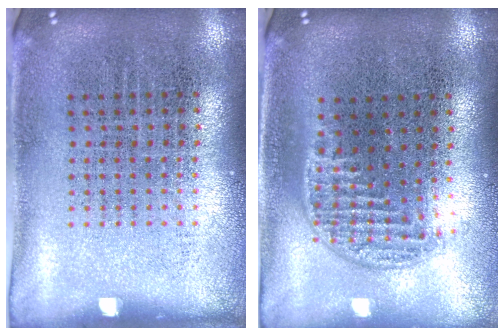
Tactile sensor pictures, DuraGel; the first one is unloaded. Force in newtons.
{"total": 1.3, "press": 1.0, "slide": 0.7}